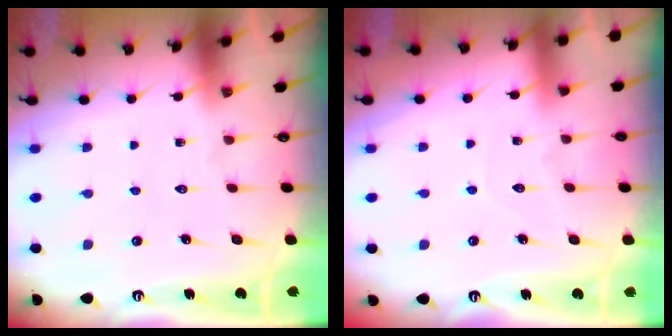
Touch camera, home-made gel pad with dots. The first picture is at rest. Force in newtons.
{"total": 3.7, "press": 3.7, "slide": 0.4}